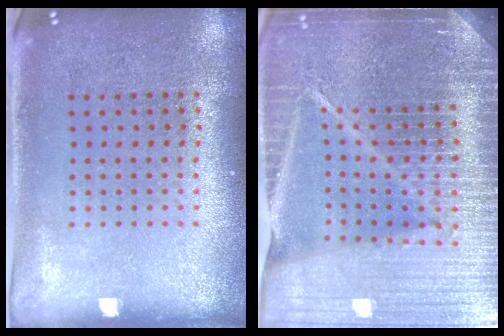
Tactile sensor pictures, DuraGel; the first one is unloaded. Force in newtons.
{"total": 6.4, "press": 5.5, "slide": 3.1}